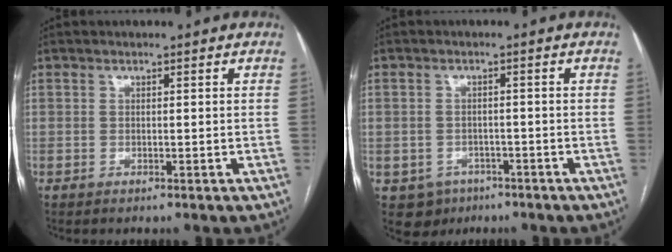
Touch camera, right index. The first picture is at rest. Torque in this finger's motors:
{"motor_torque": [-0.63, -0.24, -1.05, -0.21]}